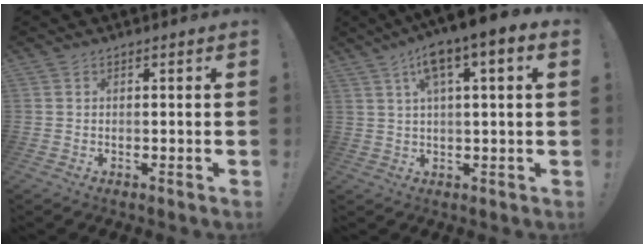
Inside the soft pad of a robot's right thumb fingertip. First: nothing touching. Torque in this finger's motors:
{"motor_torque": [0.15, 3.54, 1.94, 0.83, 0.23]}